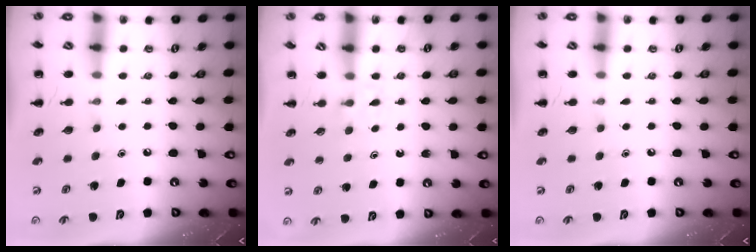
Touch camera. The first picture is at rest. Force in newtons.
{"total": 2.9, "press": 2.7, "slide": 1.1}
{"total": 0.0}